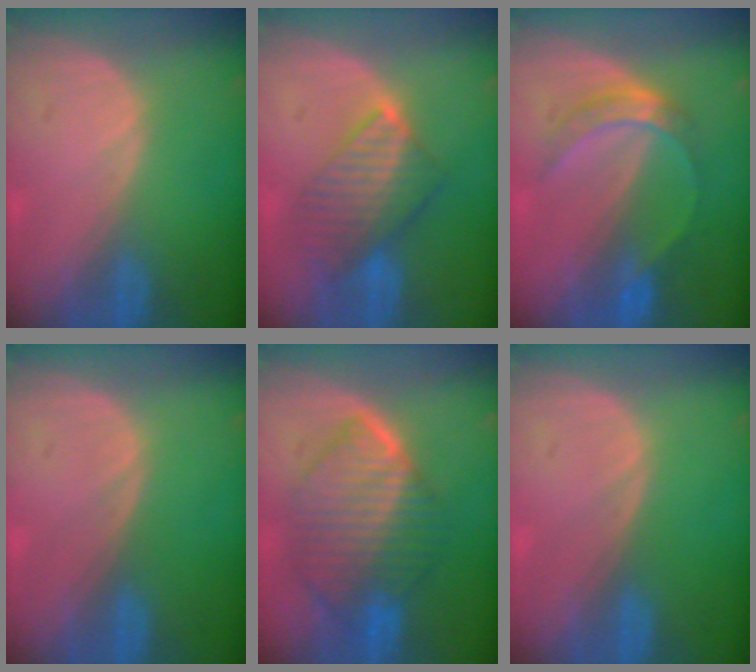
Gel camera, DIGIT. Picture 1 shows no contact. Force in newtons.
{"total": 7.5, "press": 7.2, "slide": 2.2}
{"total": 5.0, "press": 4.8, "slide": 1.5}
{"total": 0.0}
{"total": 10.2, "press": 10.1, "slide": 1.1}
{"total": 0.0}